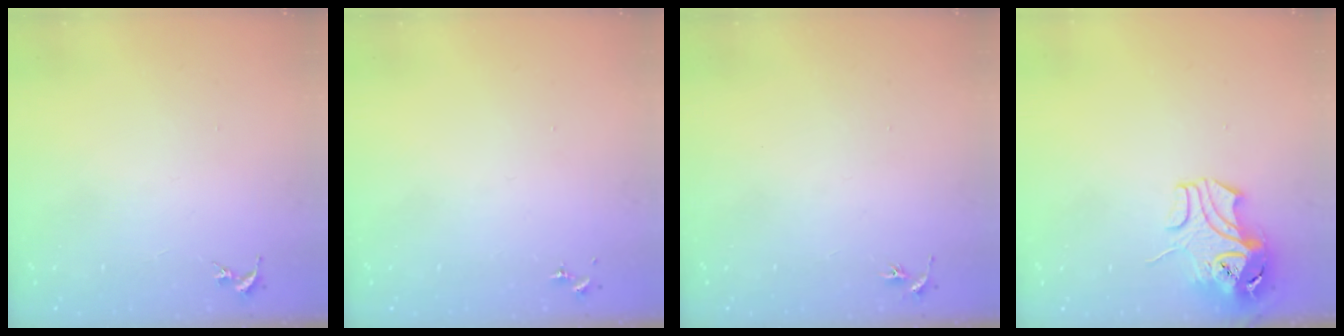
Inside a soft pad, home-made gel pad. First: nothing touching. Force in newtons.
{"total": 0.0}
{"total": 3.0, "press": 3.0, "slide": 0.3}
{"total": 9.8, "press": 9.7, "slide": 1.6}